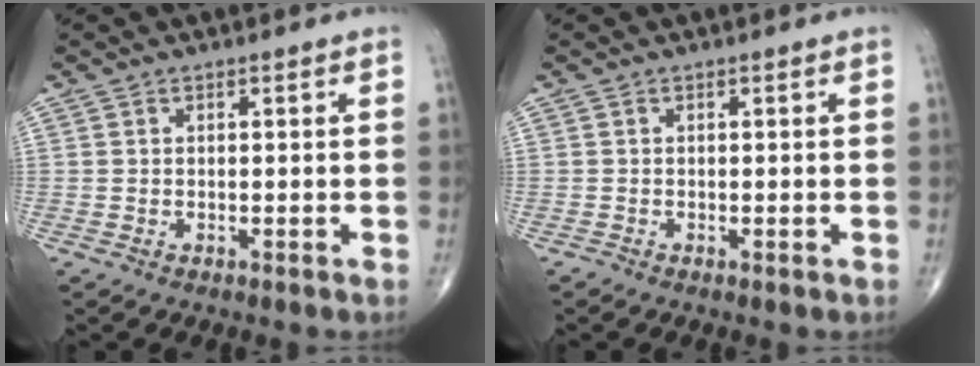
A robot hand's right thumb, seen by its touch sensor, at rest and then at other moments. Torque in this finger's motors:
{"motor_torque": [0.19, -0.13, 0.00, -0.07, -0.06]}